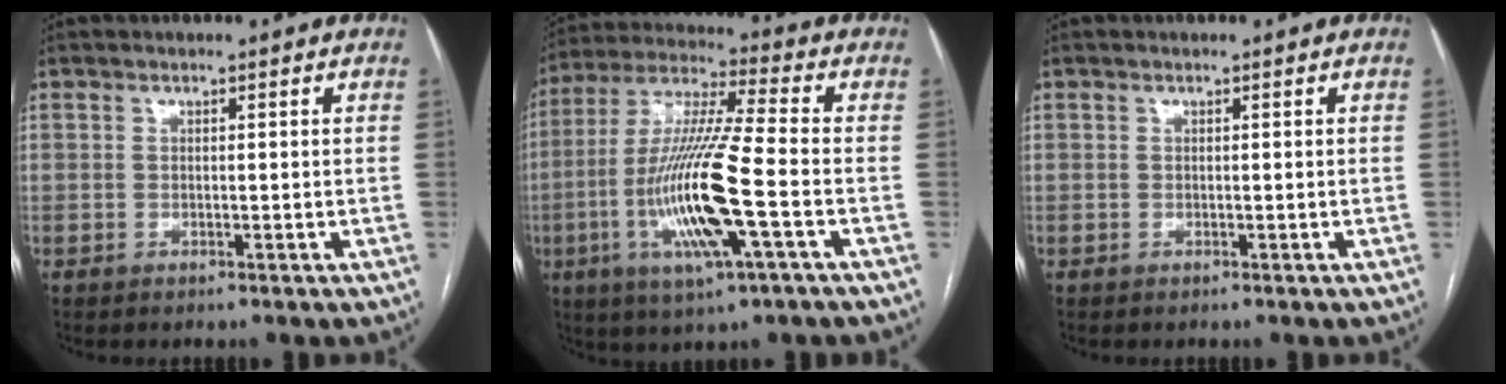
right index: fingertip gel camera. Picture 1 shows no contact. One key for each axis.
{"total": 17.0, "fx": -4.6, "fy": 1.0, "fz": 16.3, "tx": -0.339, "ty": -0.015, "tz": -0.087}
{"total": 0.0}